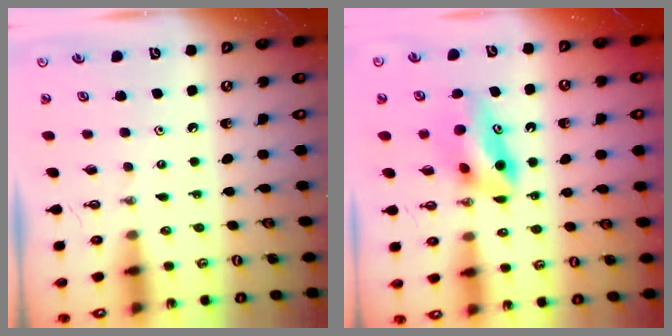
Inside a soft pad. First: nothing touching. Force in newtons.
{"total": 8.1, "press": 7.9, "slide": 1.3}